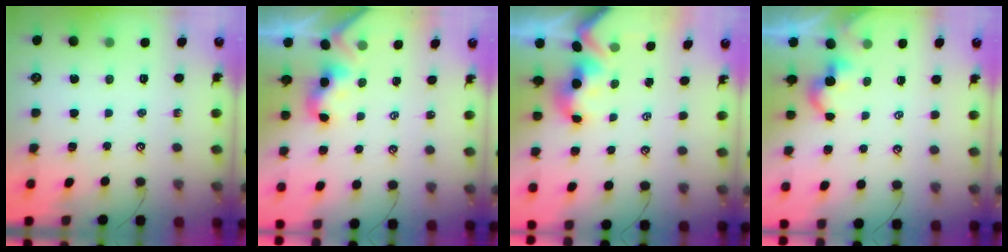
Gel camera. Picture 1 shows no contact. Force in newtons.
{"total": 2.3, "press": 2.3, "slide": 0.2}
{"total": 1.7, "press": 1.5, "slide": 0.7}
{"total": 3.6, "press": 3.6, "slide": 0.1}